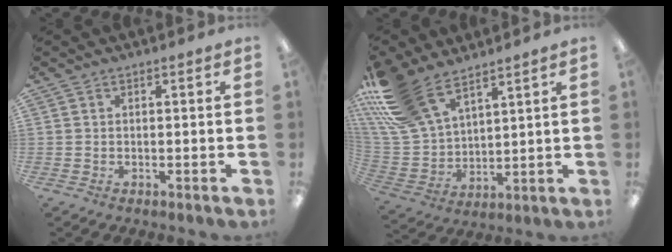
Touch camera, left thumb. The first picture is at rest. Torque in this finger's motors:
{"motor_torque": [0.55, 0.33, 1.17, -1.60, 0.16]}